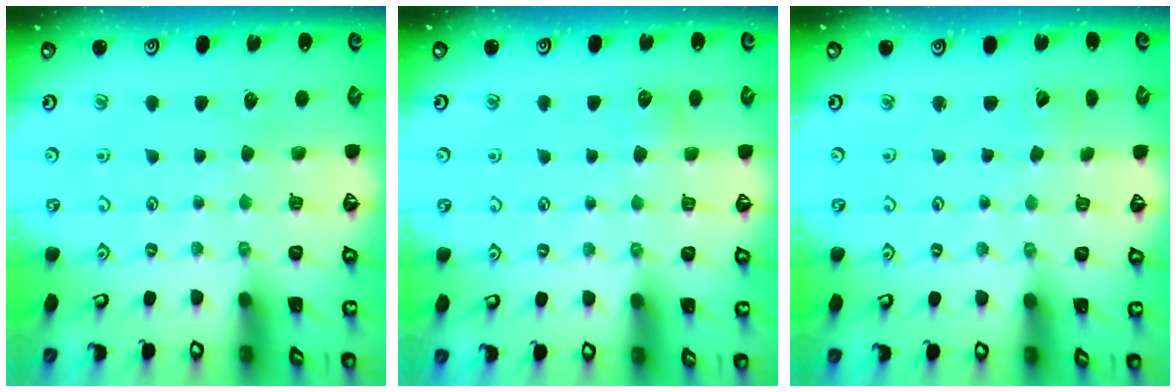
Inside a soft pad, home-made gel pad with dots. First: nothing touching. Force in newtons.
{"total": 5.3, "press": 5.3, "slide": 0.3}
{"total": 2.0, "press": 2.0, "slide": 0.2}